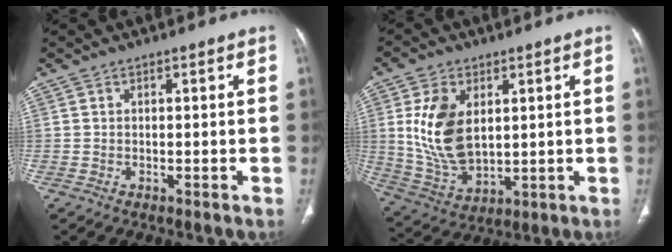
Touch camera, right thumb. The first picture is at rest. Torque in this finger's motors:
{"motor_torque": [-0.75, 0.88, 1.47, 0.47, 0.13]}